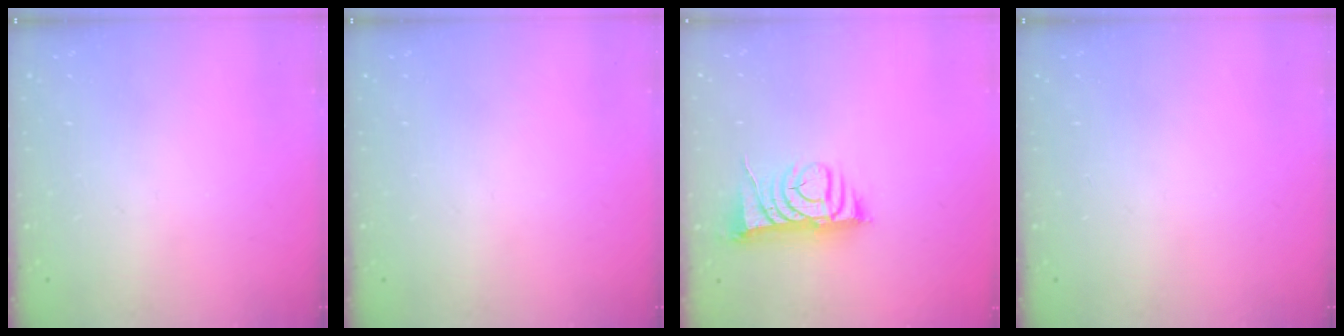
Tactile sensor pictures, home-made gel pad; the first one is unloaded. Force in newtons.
{"total": 0.0}
{"total": 8.3, "press": 8.2, "slide": 0.8}
{"total": 0.0}